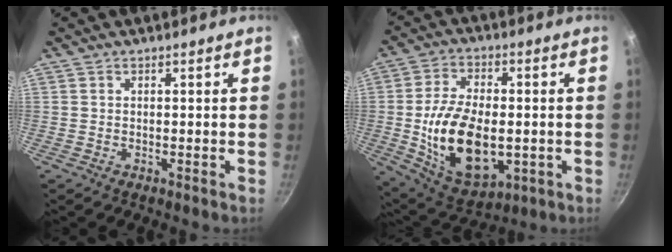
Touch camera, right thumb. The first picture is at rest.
{"total": 18.5, "force": [-2.1, 10.7, 14.9], "torque": [-0.252, 0.001, -0.021]}